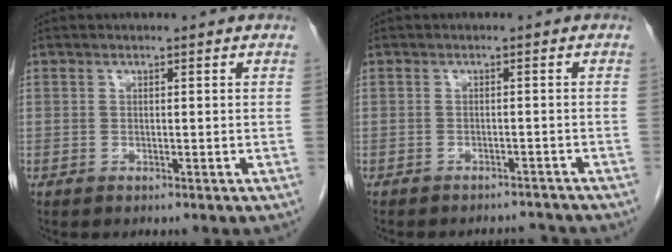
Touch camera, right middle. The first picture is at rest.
{"total": 4.7, "force": [-4.6, 1.0, 0.3], "torque": [0.000, 0.001, -0.057]}